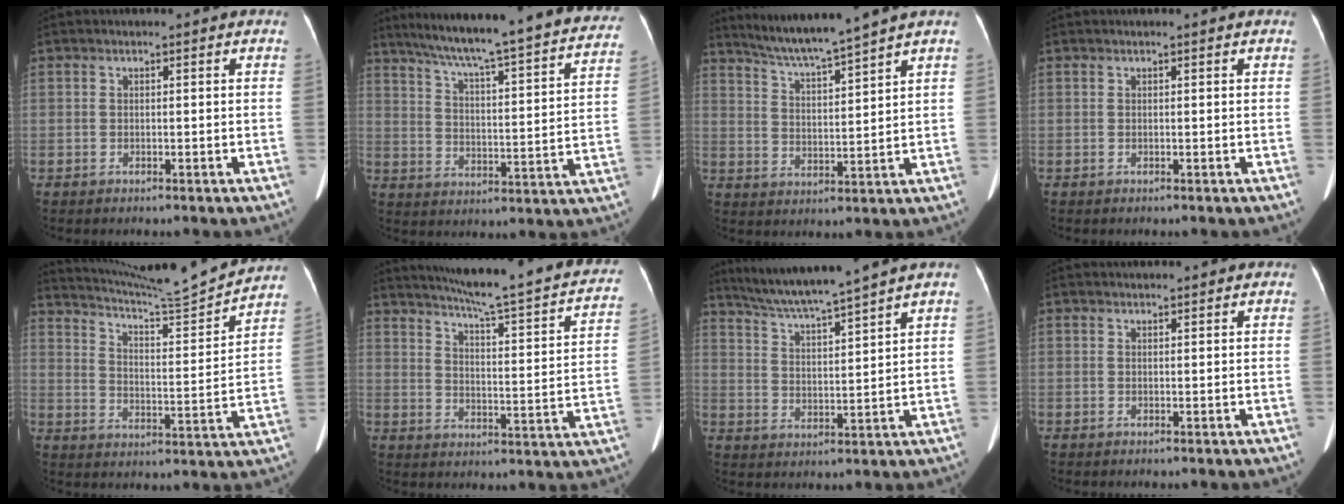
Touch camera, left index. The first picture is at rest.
{"total": 30.2, "force": [26.9, 2.0, 13.6], "torque": [-0.211, -0.054, 0.339]}
{"total": 8.8, "force": [7.8, -2.0, 3.6], "torque": [-0.063, -0.002, 0.143]}
{"total": 0.0}
{"total": 16.0, "force": [15.3, -1.9, 4.0], "torque": [-0.080, -0.038, 0.228]}
{"total": 26.1, "force": [22.2, 2.1, 13.6], "torque": [-0.196, -0.041, 0.272]}
{"total": 10.9, "force": [9.5, -2.0, 4.9], "torque": [-0.085, 0.006, 0.166]}
{"total": 2.3, "force": [2.1, 0.6, 0.8], "torque": [-0.006, 0.023, 0.025]}